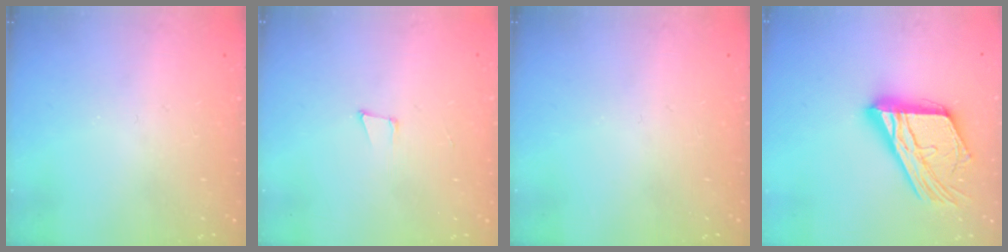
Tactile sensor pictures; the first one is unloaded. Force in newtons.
{"total": 4.2, "press": 3.2, "slide": 2.7}
{"total": 0.0}
{"total": 21.6, "press": 21.5, "slide": 1.9}